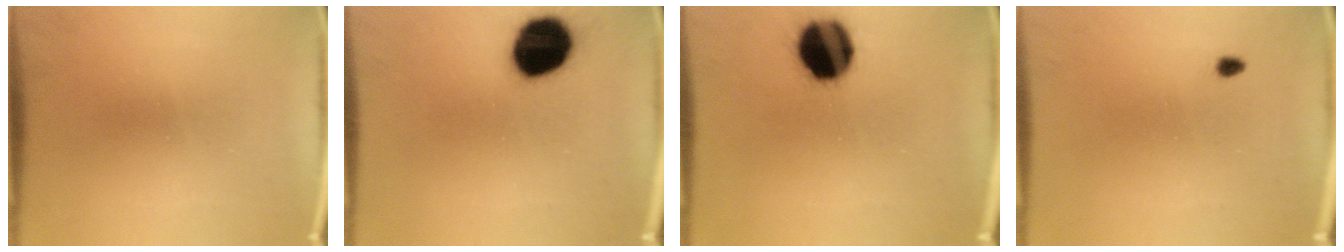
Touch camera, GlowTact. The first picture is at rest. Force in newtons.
{"total": 16.4}
{"total": 15.7}
{"total": 1.0}